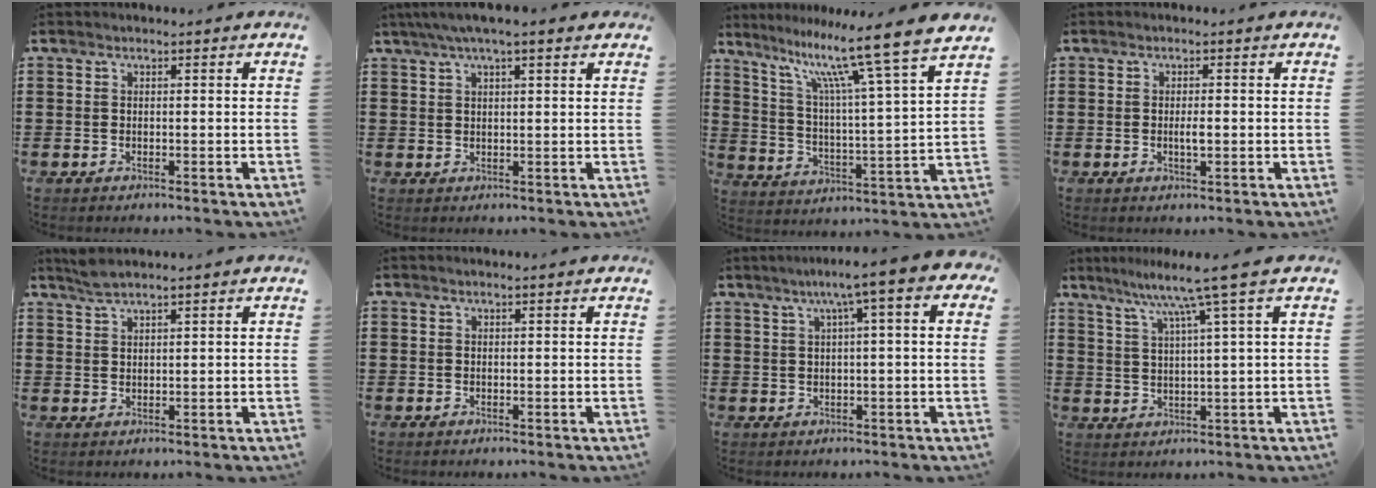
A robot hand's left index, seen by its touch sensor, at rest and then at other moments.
{"total": 3.7, "force": [2.3, 1.1, 2.6], "torque": [-0.054, 0.006, 0.041]}
{"total": 12.5, "force": [9.9, -0.6, 7.6], "torque": [-0.165, -0.064, 0.154]}
{"total": 2.1, "force": [-0.3, 0.5, 2.0], "torque": [-0.037, -0.001, -0.005]}
{"total": 2.5, "force": [2.1, 0.2, 1.3], "torque": [-0.030, 0.002, 0.038]}
{"total": 0.0}
{"total": 5.4, "force": [1.7, -0.2, 5.1], "torque": [-0.100, -0.002, 0.022]}
{"total": 7.0, "force": [4.2, -1.6, 5.4], "torque": [-0.118, -0.017, 0.065]}